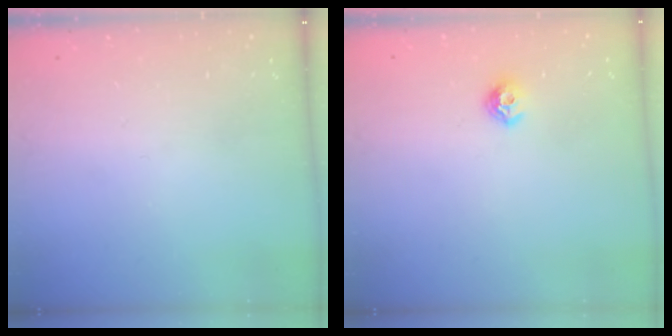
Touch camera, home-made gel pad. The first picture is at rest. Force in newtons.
{"total": 6.5, "press": 6.5, "slide": 0.7}